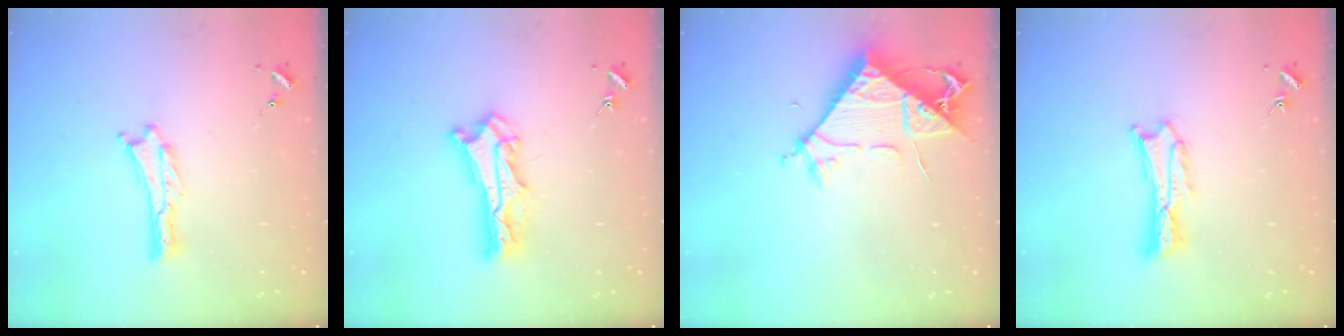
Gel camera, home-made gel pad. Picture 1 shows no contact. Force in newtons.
{"total": 7.4, "press": 7.3, "slide": 0.6}
{"total": 7.7, "press": 7.6, "slide": 0.9}
{"total": 2.7, "press": 2.7, "slide": 0.3}